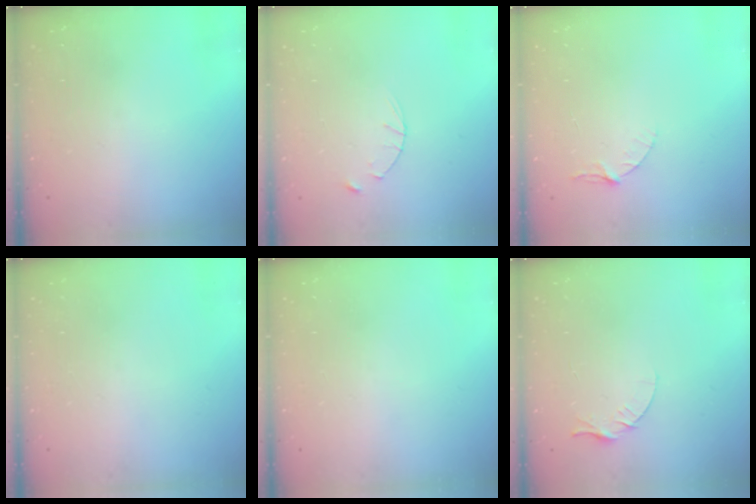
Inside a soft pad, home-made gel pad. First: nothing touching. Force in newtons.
{"total": 2.8, "press": 2.8, "slide": 0.4}
{"total": 4.0, "press": 3.9, "slide": 0.4}
{"total": 0.0}
{"total": 0.0}
{"total": 4.4, "press": 4.4, "slide": 0.5}